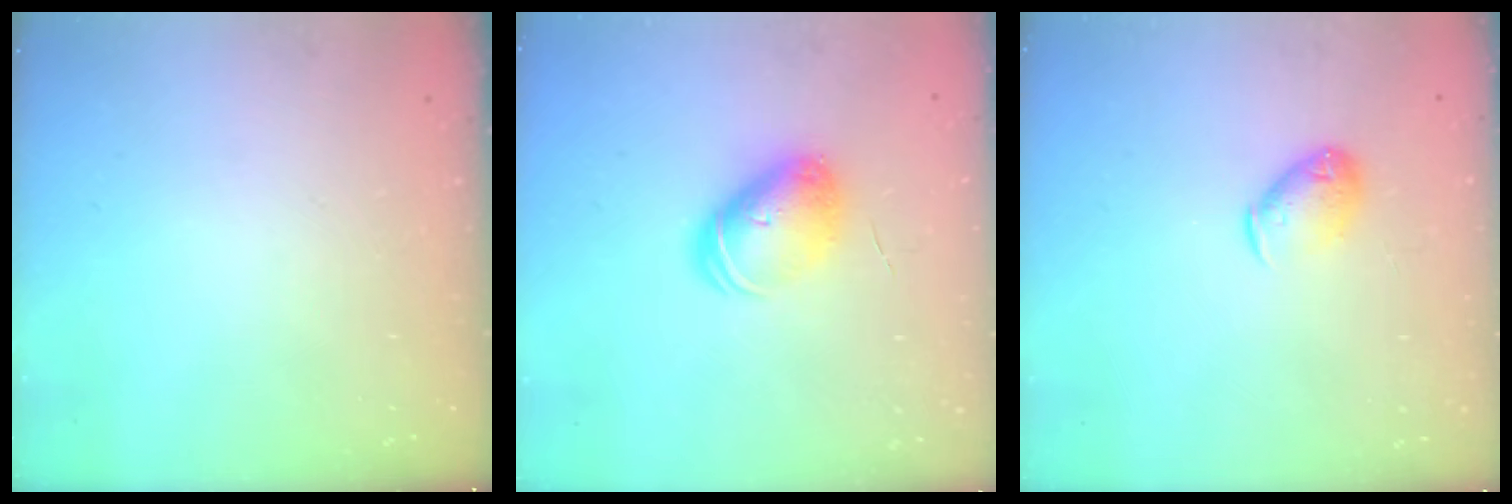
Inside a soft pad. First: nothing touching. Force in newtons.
{"total": 8.7, "press": 8.7, "slide": 0.2}
{"total": 7.5, "press": 7.5, "slide": 0.8}